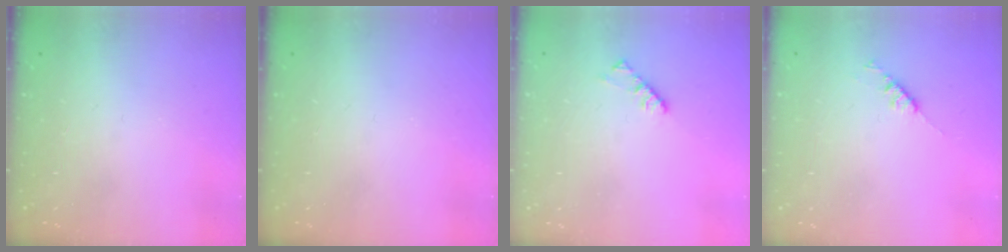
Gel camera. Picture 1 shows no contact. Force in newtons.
{"total": 0.0}
{"total": 4.5, "press": 4.5, "slide": 0.5}
{"total": 3.5, "press": 3.4, "slide": 0.6}